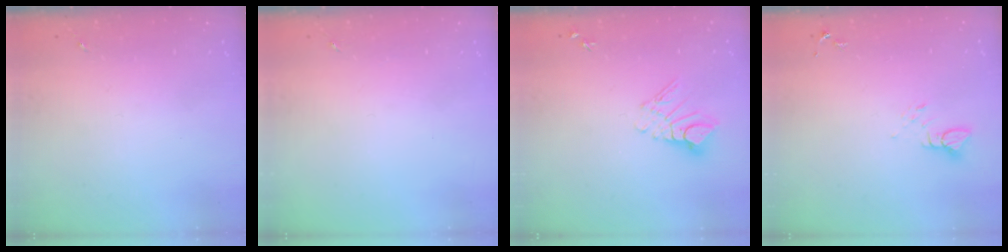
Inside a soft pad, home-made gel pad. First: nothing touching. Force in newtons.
{"total": 0.0}
{"total": 8.9, "press": 8.9, "slide": 0.8}
{"total": 3.9, "press": 3.9, "slide": 0.2}